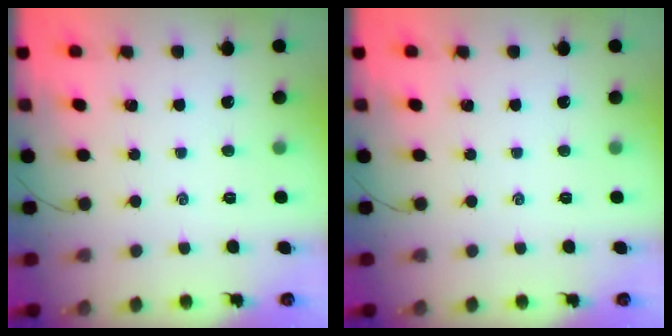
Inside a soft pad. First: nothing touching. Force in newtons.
{"total": 0.0}